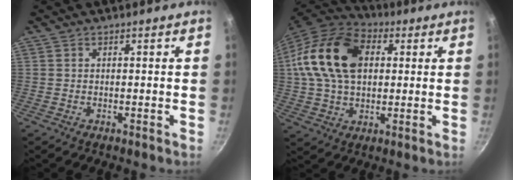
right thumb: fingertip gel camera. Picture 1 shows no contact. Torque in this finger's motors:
{"motor_torque": [1.43, 1.76, 0.91, -0.72, 0.37]}